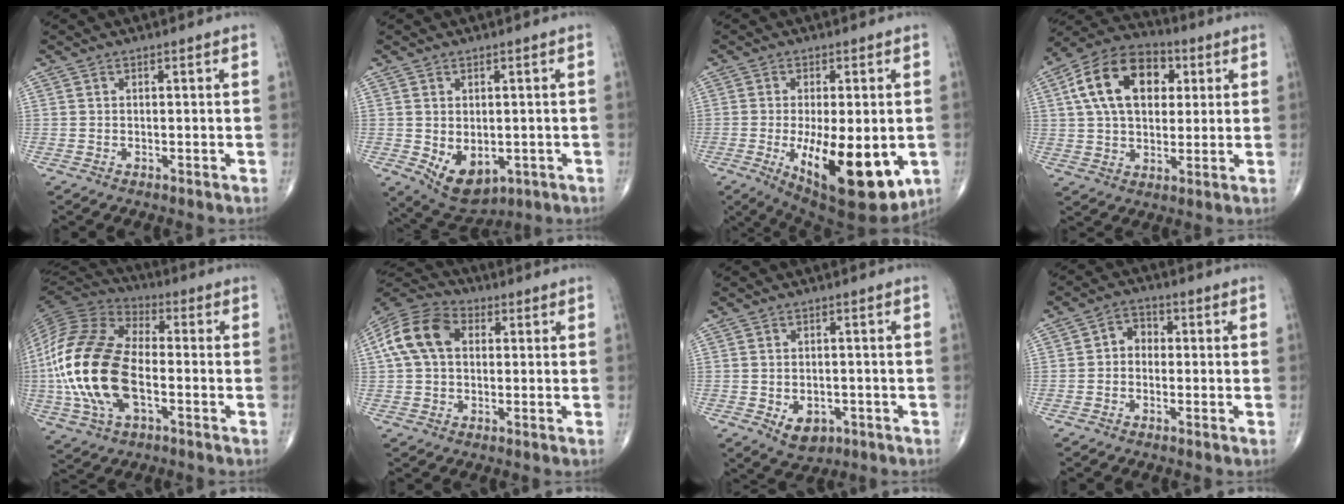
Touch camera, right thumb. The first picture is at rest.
{"total": 8.8, "force": [-1.9, 5.7, 6.4], "torque": [-0.083, -0.011, -0.010]}
{"total": 18.2, "force": [-4.5, 7.3, 16.1], "torque": [-0.224, -0.023, -0.047]}
{"total": 16.9, "force": [4.5, 10.9, 12.1], "torque": [-0.187, 0.010, 0.070]}
{"total": 22.4, "force": [-3.3, 12.2, 18.5], "torque": [-0.398, 0.012, -0.064]}
{"total": 12.0, "force": [2.2, 8.4, 8.3], "torque": [-0.157, 0.030, 0.030]}
{"total": 5.4, "force": [-1.8, 3.8, 3.4], "torque": [-0.041, 0.006, -0.014]}
{"total": 3.9, "force": [-0.2, 3.2, 2.2], "torque": [-0.012, 0.017, -0.018]}